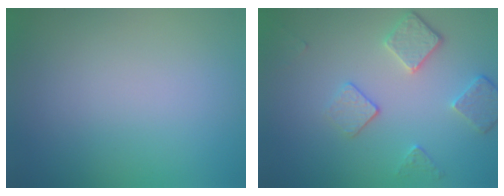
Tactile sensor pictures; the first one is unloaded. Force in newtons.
{"total": 3.7, "press": 2.9, "slide": 2.3}